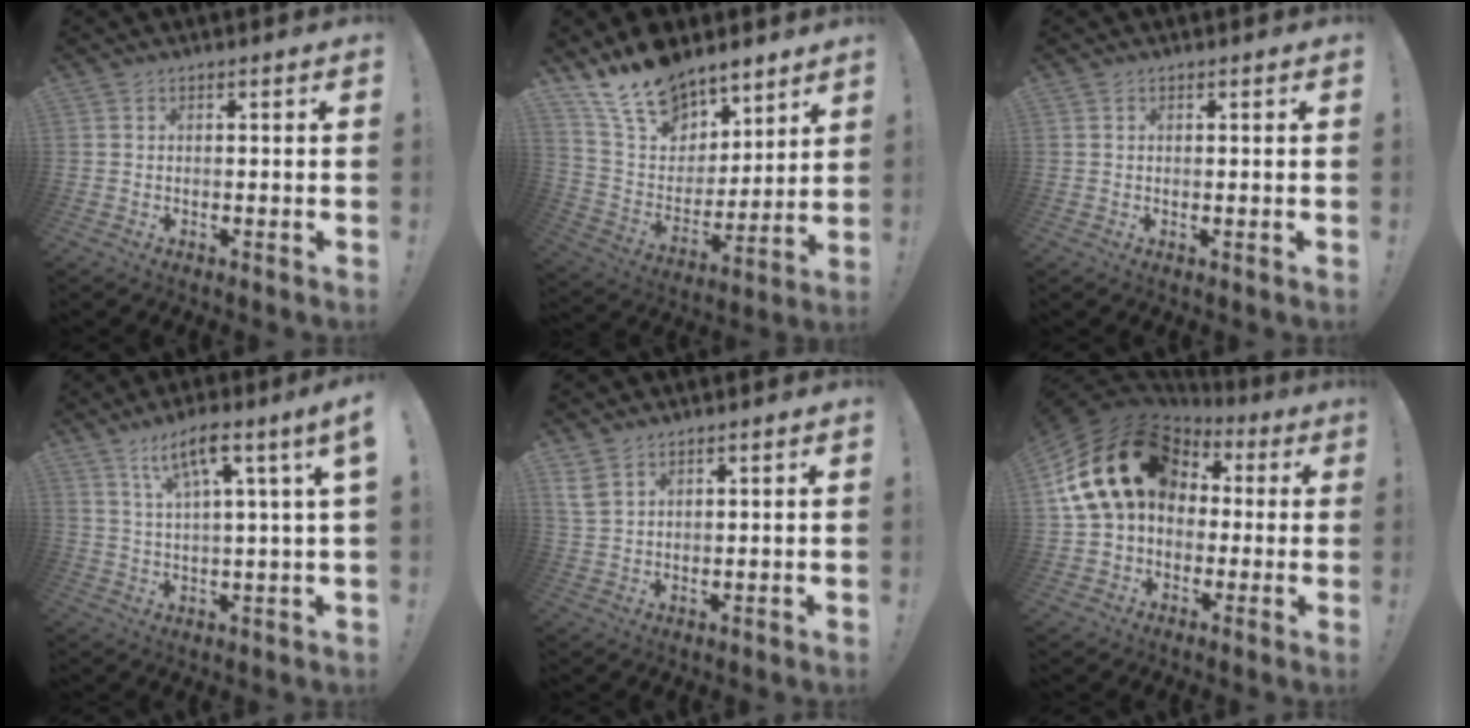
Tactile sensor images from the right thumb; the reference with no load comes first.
{"total": 17.8, "force": [13.9, 9.3, 5.9], "torque": [-0.121, -0.096, 0.264]}
{"total": 0.0}
{"total": 9.1, "force": [4.4, 0.5, 8.0], "torque": [-0.131, -0.021, 0.065]}
{"total": 4.3, "force": [3.2, 1.7, 2.3], "torque": [-0.046, -0.012, 0.063]}
{"total": 23.6, "force": [6.1, 16.9, 15.4], "torque": [-0.266, -0.017, 0.130]}